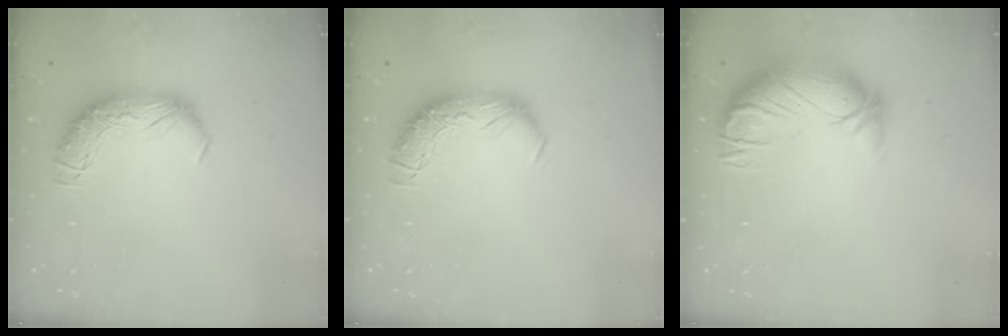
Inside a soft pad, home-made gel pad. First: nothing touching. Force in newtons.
{"total": 0.0}
{"total": 3.0, "press": 0.4, "slide": 3.0}